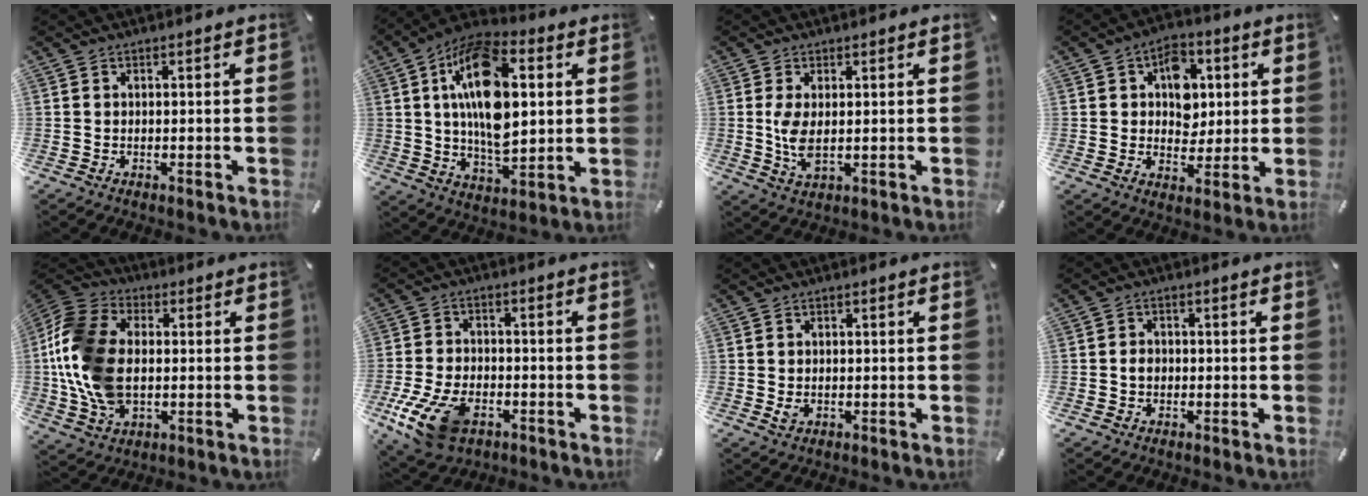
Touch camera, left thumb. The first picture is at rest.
{"total": 18.7, "force": [4.1, 10.4, 14.9], "torque": [-0.292, -0.003, 0.064]}
{"total": 5.7, "force": [0.4, 2.4, 5.2], "torque": [-0.118, -0.008, -0.001]}
{"total": 9.3, "force": [2.3, 7.7, 4.8], "torque": [-0.058, 0.000, 0.037]}
{"total": 17.3, "force": [-0.7, 12.1, 12.4], "torque": [-0.288, 0.007, -0.012]}
{"total": 13.3, "force": [-6.4, 7.9, 8.6], "torque": [-0.182, 0.024, -0.112]}
{"total": 1.3, "force": [-0.1, 1.1, 0.8], "torque": [-0.007, -0.003, -0.002]}
{"total": 2.7, "force": [-0.4, 2.2, 1.5], "torque": [-0.030, 0.005, -0.009]}